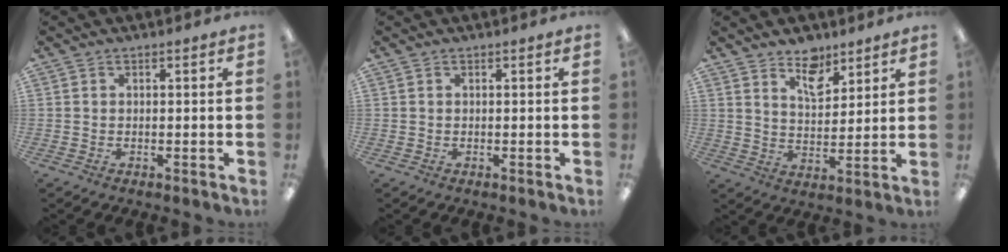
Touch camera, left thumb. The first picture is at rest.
{"total": 0.0}
{"total": 8.2, "force": [6.4, 4.0, 3.3], "torque": [-0.035, -0.036, 0.111]}